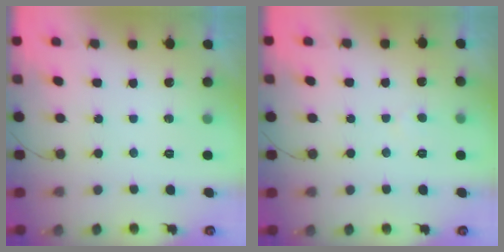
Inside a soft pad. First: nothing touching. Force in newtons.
{"total": 2.8, "press": 2.7, "slide": 0.4}